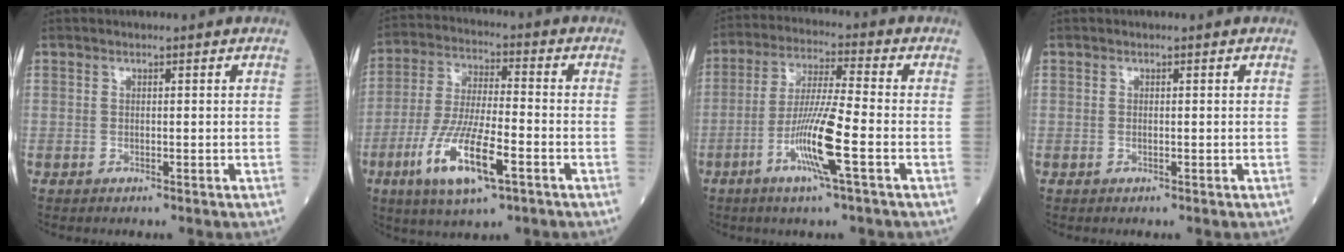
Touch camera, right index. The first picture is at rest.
{"total": 13.0, "force": [-5.6, 2.7, 11.5], "torque": [-0.234, -0.016, -0.100]}
{"total": 10.5, "force": [-3.8, -0.4, 9.7], "torque": [-0.191, -0.010, -0.077]}
{"total": 0.0}